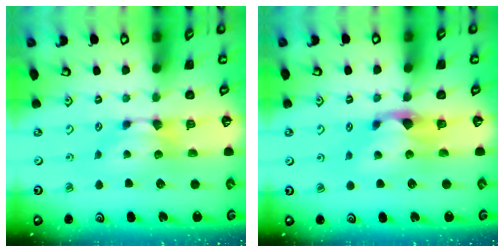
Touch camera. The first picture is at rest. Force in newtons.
{"total": 1.8, "press": 1.2, "slide": 1.4}